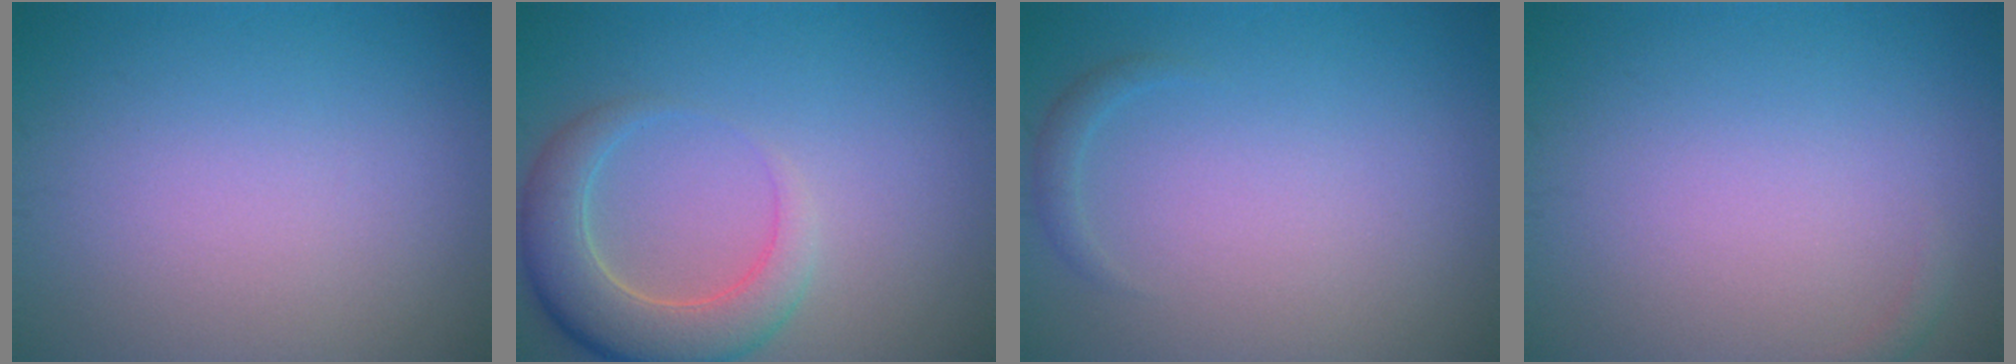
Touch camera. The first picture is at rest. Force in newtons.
{"total": 5.3, "press": 5.3, "slide": 0.6}
{"total": 0.9, "press": 0.9, "slide": 0.1}
{"total": 0.6, "press": 0.6, "slide": 0.1}